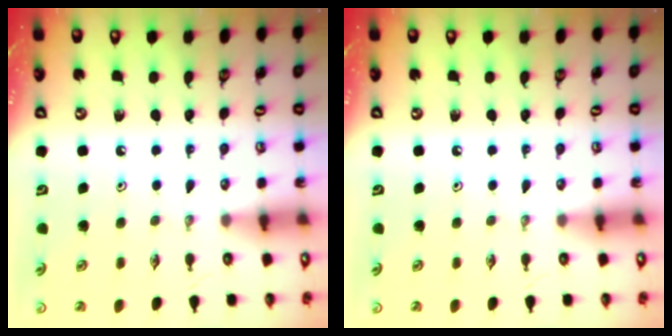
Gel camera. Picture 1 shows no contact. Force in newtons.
{"total": 0.0}